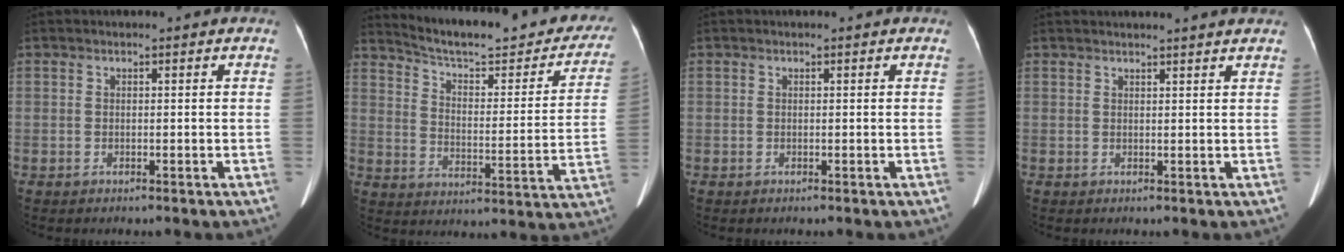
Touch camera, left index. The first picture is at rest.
{"total": 26.3, "force": [23.2, 4.9, 11.3], "torque": [-0.155, -0.049, 0.293]}
{"total": 0.0}
{"total": 5.3, "force": [4.9, -0.7, 1.8], "torque": [-0.022, 0.016, 0.050]}